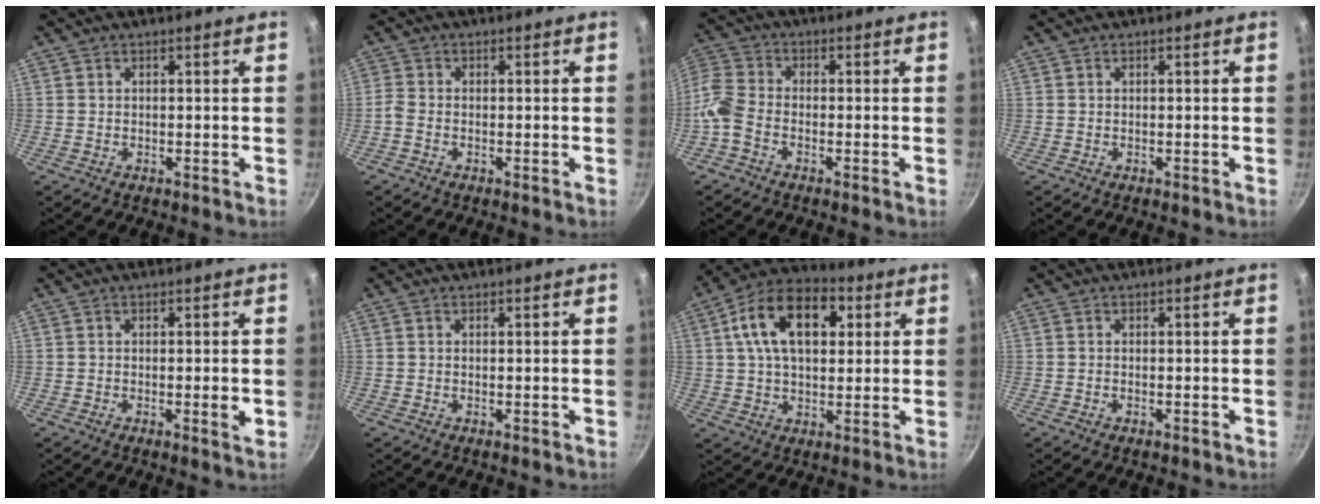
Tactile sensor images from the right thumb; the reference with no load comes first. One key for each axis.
{"total": 1.7, "fx": -1.0, "fy": 0.9, "fz": 1.0, "tx": -0.032, "ty": 0.006, "tz": -0.029}
{"total": 6.0, "fx": -3.1, "fy": 3.6, "fz": 3.6, "tx": -0.083, "ty": 0.029, "tz": -0.084}
{"total": 0.0}
{"total": 1.7, "fx": -0.1, "fy": 0.6, "fz": 1.6, "tx": -0.023, "ty": -0.002, "tz": -0.002}
{"total": 0.0}
{"total": 16.4, "fx": 4.7, "fy": 10.1, "fz": 12.0, "tx": -0.178, "ty": 0.012, "tz": 0.065}
{"total": 0.5, "fx": -0.2, "fy": 0.2, "fz": 0.4, "tx": -0.008, "ty": 0.001, "tz": -0.005}